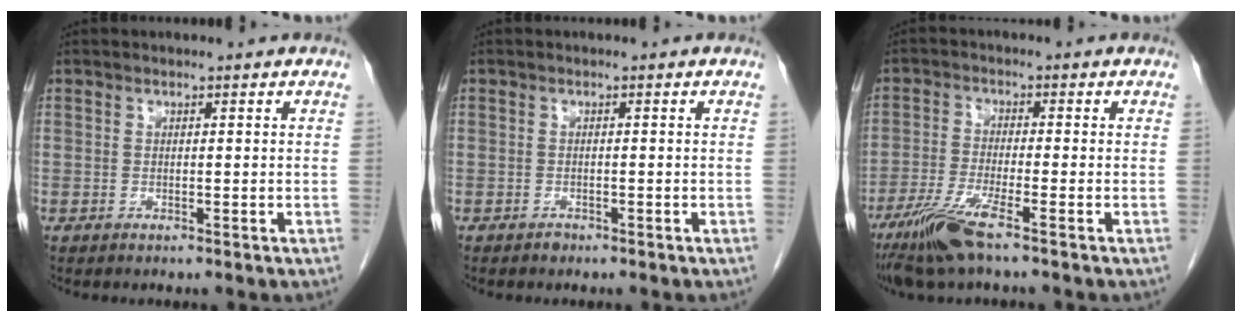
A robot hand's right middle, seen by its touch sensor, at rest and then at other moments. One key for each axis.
{"total": 0.7, "fx": -0.6, "fy": 0.3, "fz": 0.1, "tx": -0.002, "ty": 0.000, "tz": -0.011}
{"total": 7.3, "fx": -4.9, "fy": 0.0, "fz": 5.5, "tx": -0.117, "ty": -0.022, "tz": -0.097}